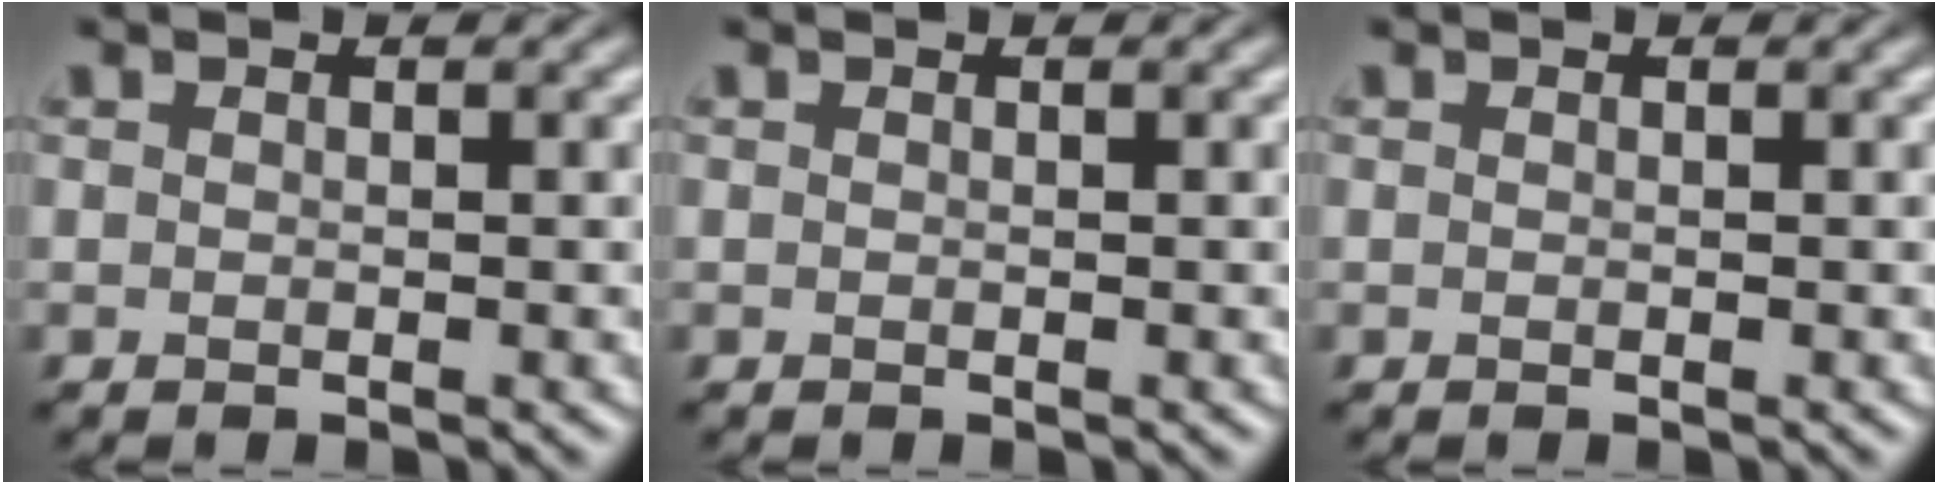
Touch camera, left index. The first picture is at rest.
{"total": 0.0}
{"total": 0.0}